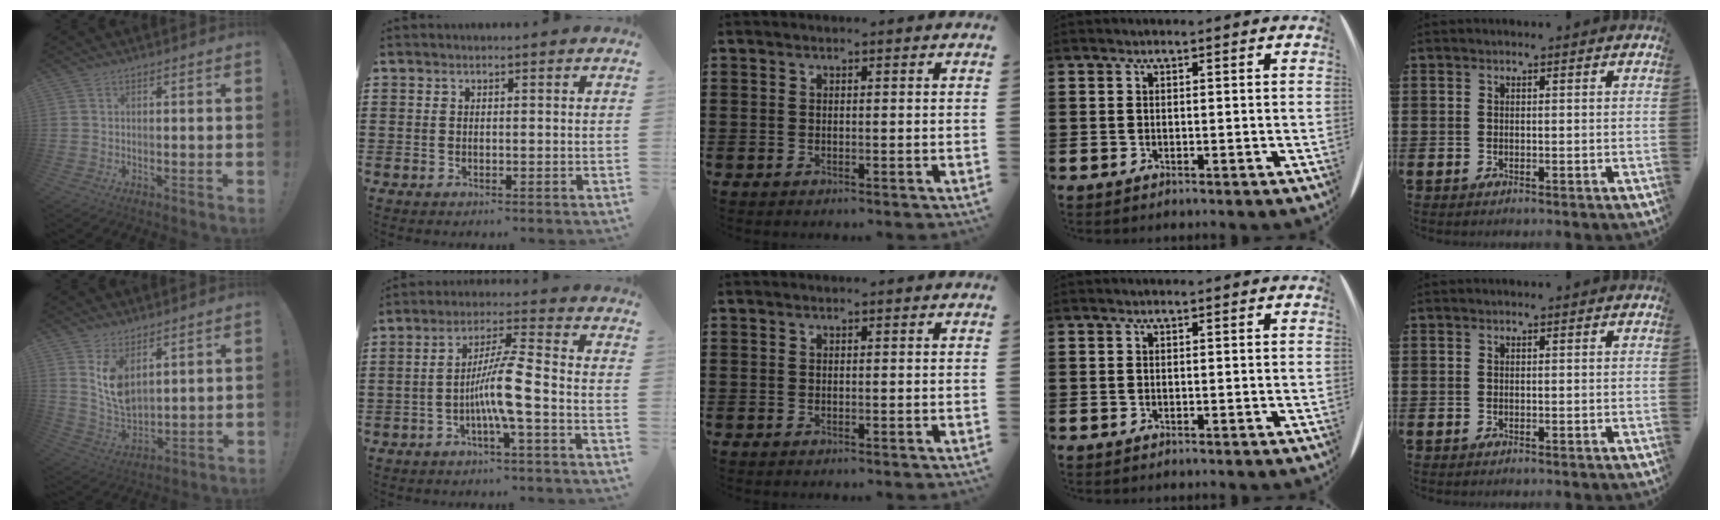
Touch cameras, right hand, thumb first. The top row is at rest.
{"thumb": {"total": 9.3, "force": [5.5, 5.1, 5.5], "torque": [-0.100, -0.035, 0.107]}, "index": {"total": 7.9, "force": [-2.6, 0.2, 7.5], "torque": [-0.150, -0.008, -0.054]}}